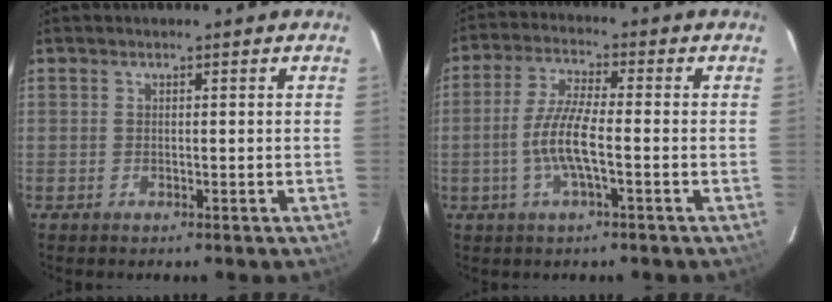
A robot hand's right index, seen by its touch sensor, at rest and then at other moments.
{"total": 8.1, "force": [-1.9, 1.3, 7.7], "torque": [-0.160, 0.001, -0.040]}